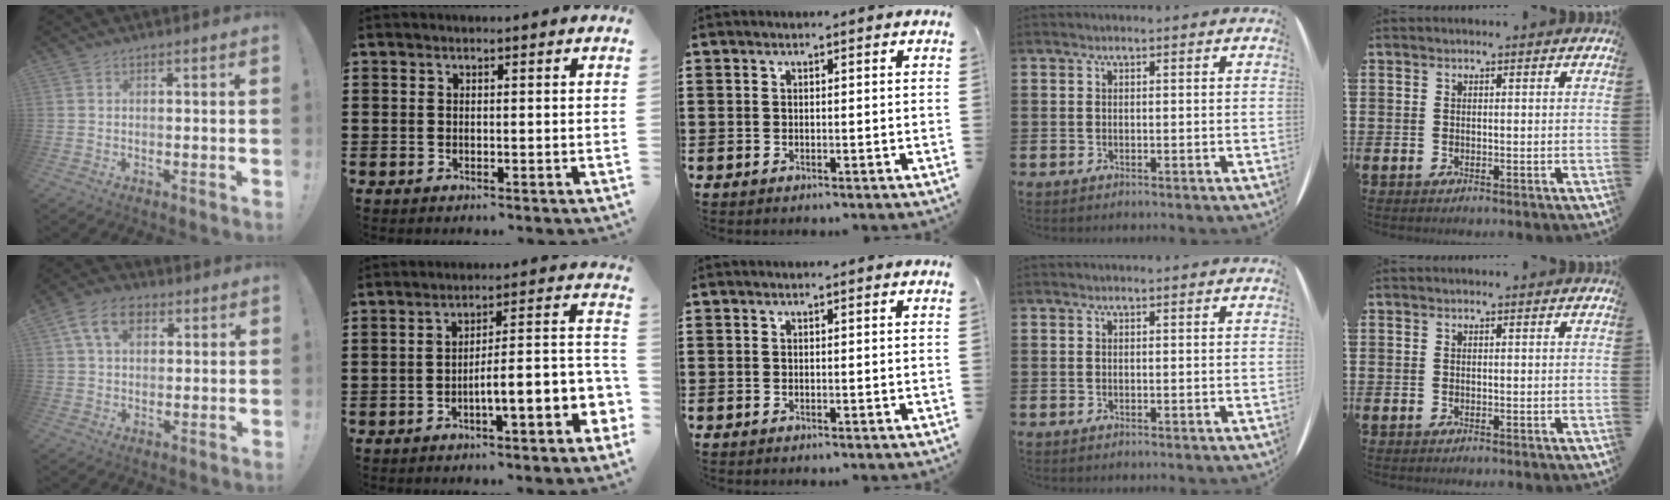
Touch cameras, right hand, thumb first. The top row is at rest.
{"thumb": {"total": 10.5, "force": [4.3, 6.8, 6.7], "torque": [-0.107, 0.005, 0.081]}, "index": {"total": 5.9, "force": [-2.9, 0.5, 5.1], "torque": [-0.082, -0.032, -0.061]}}